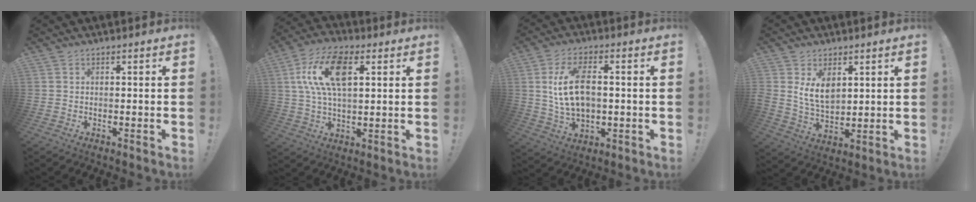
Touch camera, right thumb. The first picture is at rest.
{"total": 15.5, "force": [4.8, 8.2, 12.3], "torque": [-0.223, 0.009, 0.087]}
{"total": 12.9, "force": [1.3, 7.9, 10.1], "torque": [-0.175, 0.002, 0.024]}
{"total": 8.9, "force": [4.2, 5.6, 5.5], "torque": [-0.101, -0.027, 0.077]}